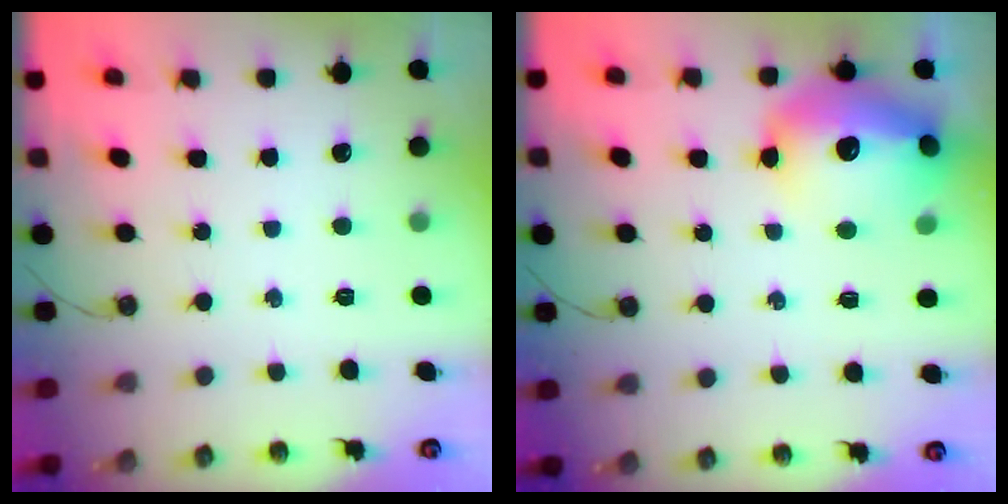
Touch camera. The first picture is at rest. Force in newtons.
{"total": 20.5, "press": 20.4, "slide": 1.6}